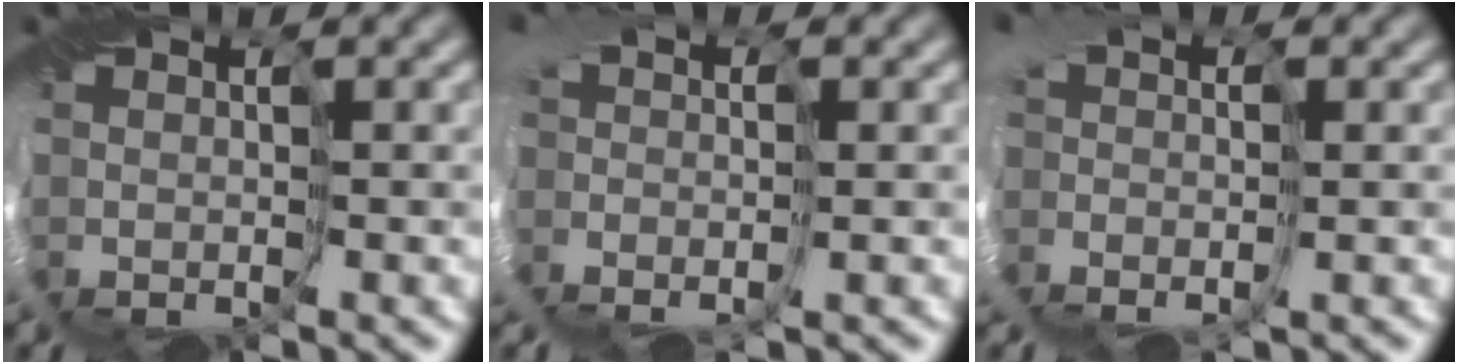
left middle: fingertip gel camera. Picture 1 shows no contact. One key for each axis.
{"total": 2.5, "fx": -0.8, "fy": 1.6, "fz": 1.7, "tx": -0.023, "ty": 0.001, "tz": -0.019}
{"total": 2.7, "fx": -0.6, "fy": 1.8, "fz": 1.9, "tx": -0.028, "ty": 0.002, "tz": -0.016}